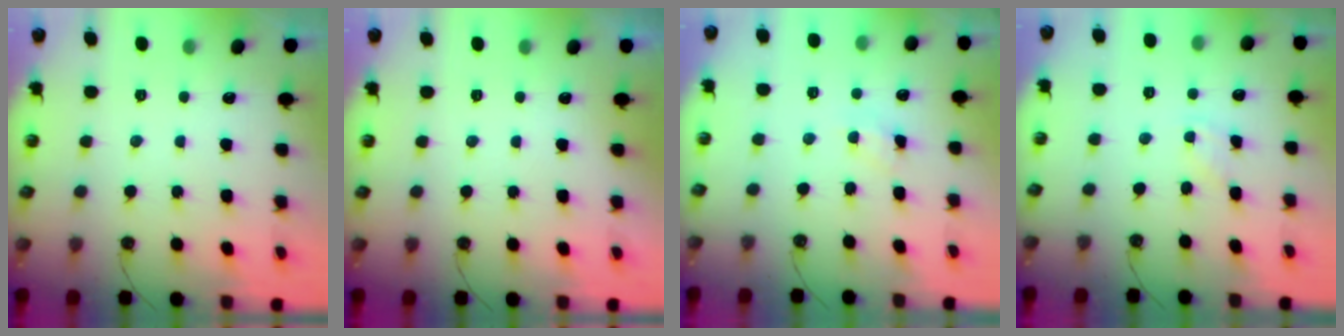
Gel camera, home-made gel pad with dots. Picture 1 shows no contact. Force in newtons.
{"total": 0.0}
{"total": 3.7, "press": 3.7, "slide": 0.6}
{"total": 2.5, "press": 2.5, "slide": 0.5}